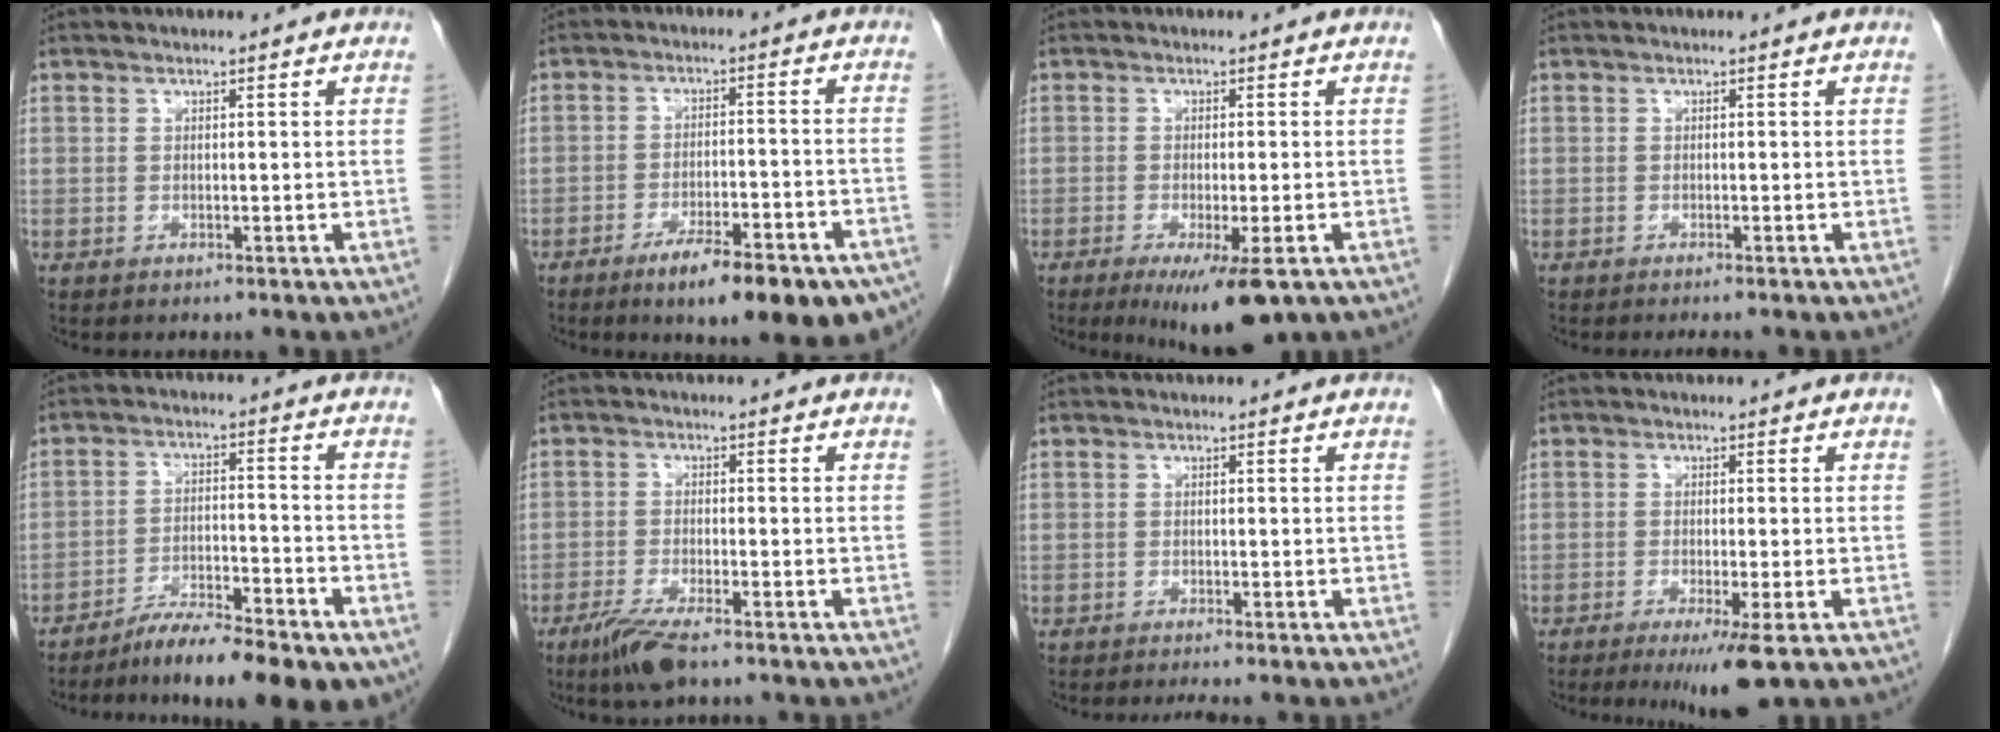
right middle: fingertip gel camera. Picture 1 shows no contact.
{"total": 15.6, "force": [-11.1, 3.6, 10.3], "torque": [-0.082, 0.015, -0.158]}
{"total": 8.3, "force": [-4.8, 1.5, 6.5], "torque": [-0.096, -0.022, -0.072]}
{"total": 2.1, "force": [-1.8, 0.0, 1.0], "torque": [-0.015, -0.004, -0.023]}
{"total": 12.2, "force": [-9.1, 2.2, 7.8], "torque": [-0.112, -0.002, -0.145]}
{"total": 5.5, "force": [-3.8, 0.6, 3.9], "torque": [-0.082, -0.014, -0.070]}
{"total": 1.8, "force": [-1.6, -0.4, 0.8], "torque": [-0.013, -0.003, -0.024]}
{"total": 6.0, "force": [-3.4, 0.2, 5.0], "torque": [-0.076, -0.020, -0.053]}